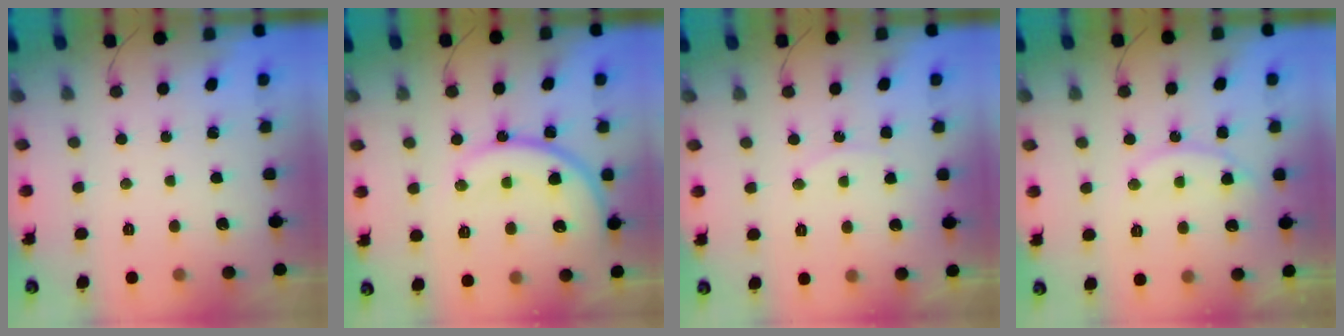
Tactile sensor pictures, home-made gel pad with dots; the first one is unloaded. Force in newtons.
{"total": 16.2, "press": 16.2, "slide": 1.1}
{"total": 5.7, "press": 5.7, "slide": 0.5}
{"total": 12.8, "press": 12.7, "slide": 1.0}